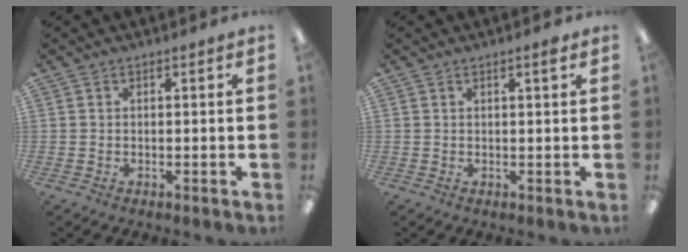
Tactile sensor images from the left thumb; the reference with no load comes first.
{"total": 1.6, "force": [1.0, 0.2, 1.2], "torque": [-0.017, -0.001, 0.016]}